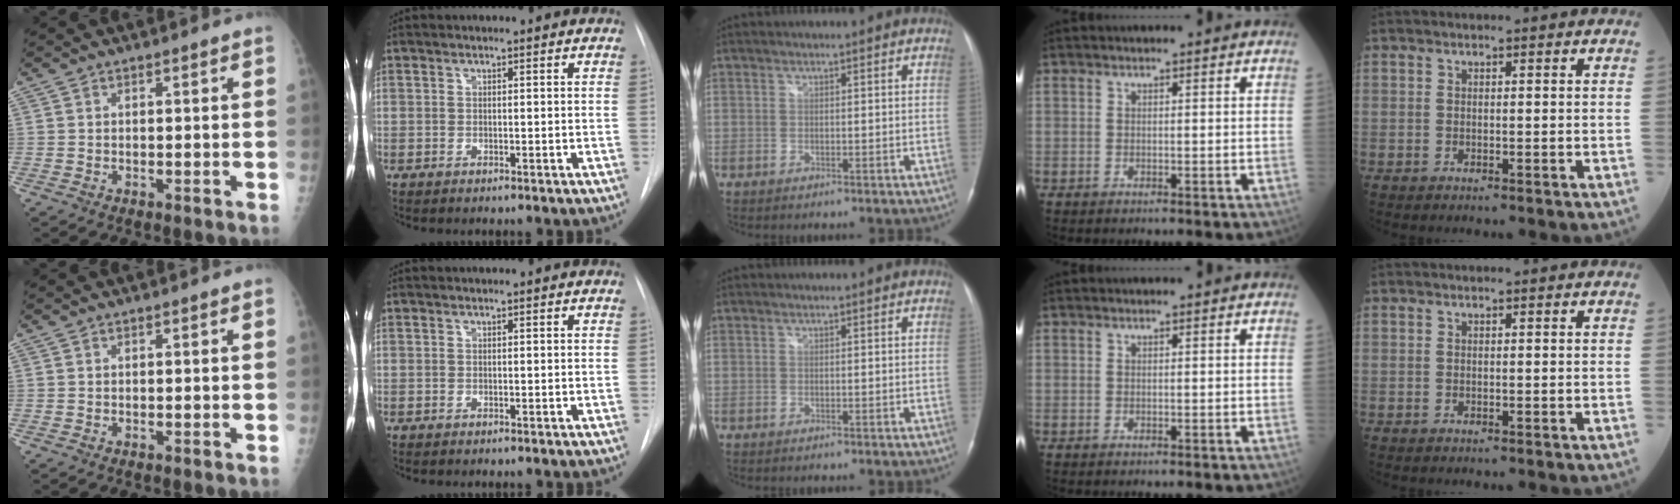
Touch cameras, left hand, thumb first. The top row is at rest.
{}